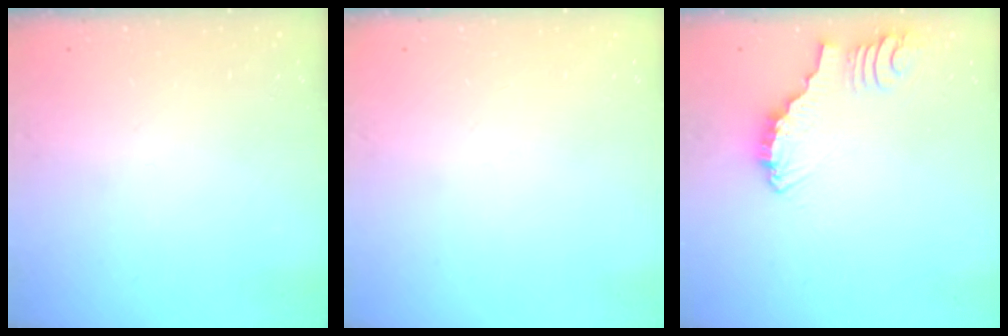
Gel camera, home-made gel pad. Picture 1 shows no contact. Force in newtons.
{"total": 0.0}
{"total": 2.8, "press": 2.8, "slide": 0.1}